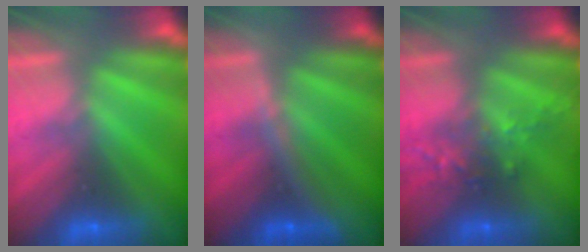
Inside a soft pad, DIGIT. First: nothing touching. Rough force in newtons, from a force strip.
{"total": 3.4}
{"total": 2.5}